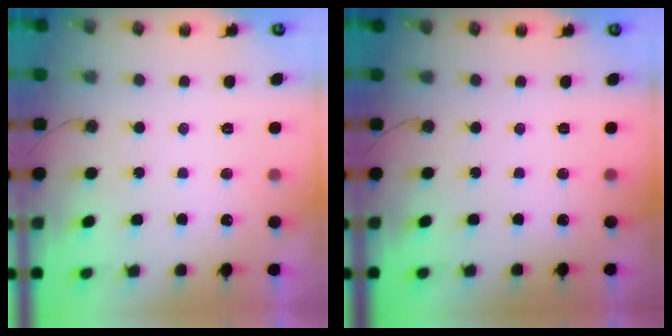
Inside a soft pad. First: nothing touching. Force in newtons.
{"total": 0.0}